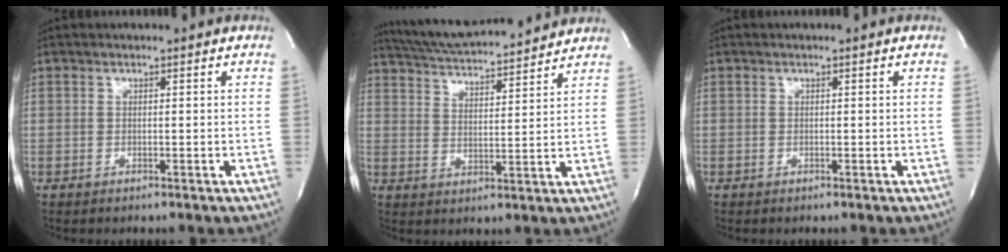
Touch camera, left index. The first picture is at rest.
{"total": 15.7, "force": [14.7, 1.4, 5.4], "torque": [-0.098, 0.020, 0.225]}
{"total": 0.0}